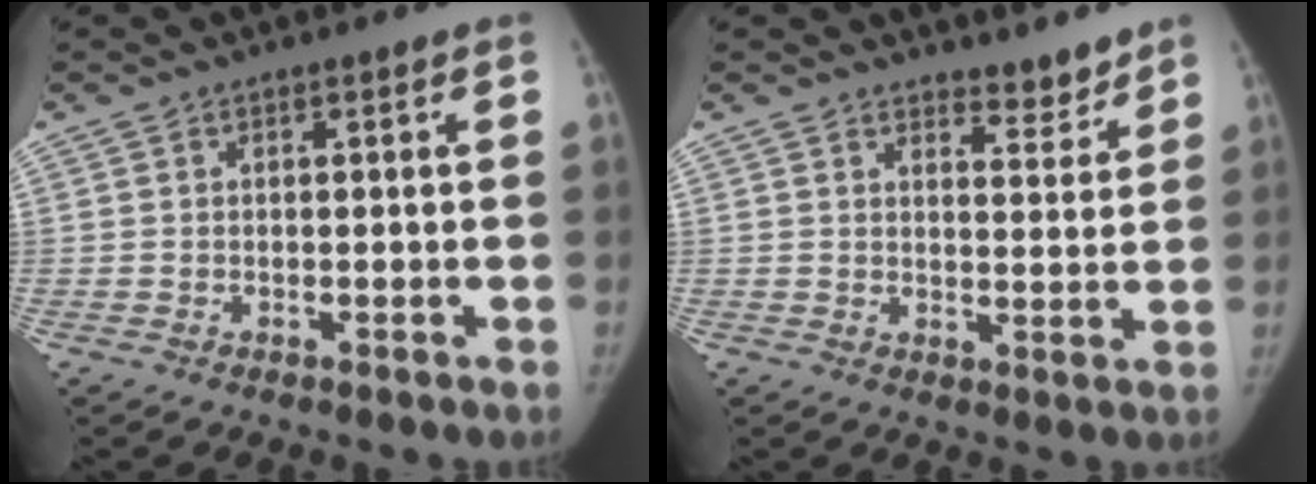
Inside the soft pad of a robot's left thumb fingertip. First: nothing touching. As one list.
[{"total": 4.2, "force": [3.8, 1.3, 1.1], "torque": [0.006, -0.034, 0.057]}]